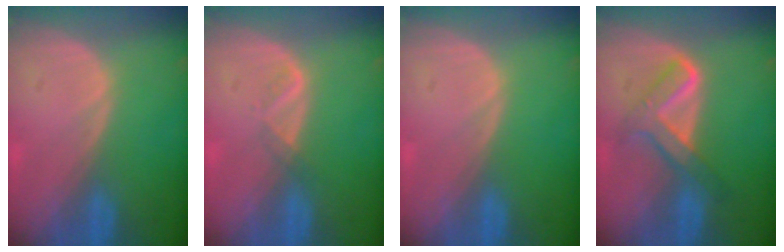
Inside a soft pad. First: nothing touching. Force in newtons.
{"total": 1.6, "press": 1.5, "slide": 0.7}
{"total": 0.0}
{"total": 5.7, "press": 5.7, "slide": 0.3}